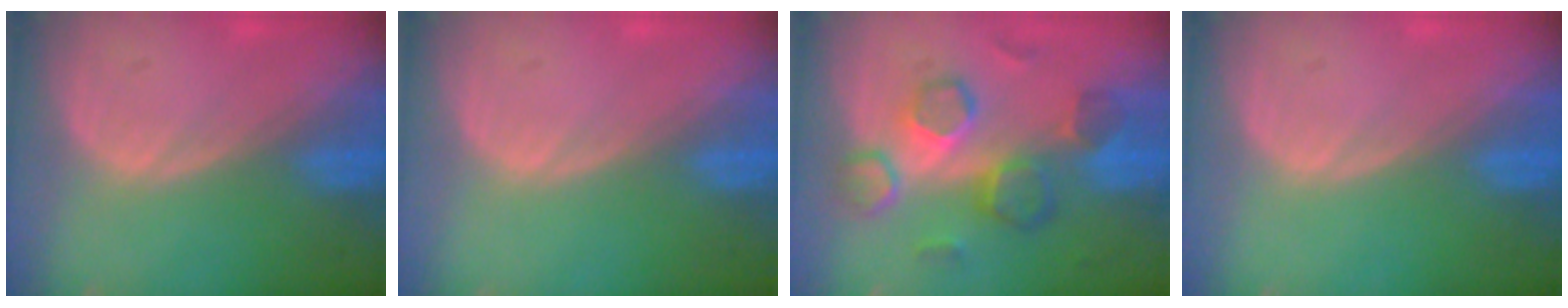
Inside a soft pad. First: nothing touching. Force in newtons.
{"total": 0.0}
{"total": 8.7, "press": 8.4, "slide": 2.3}
{"total": 0.0}